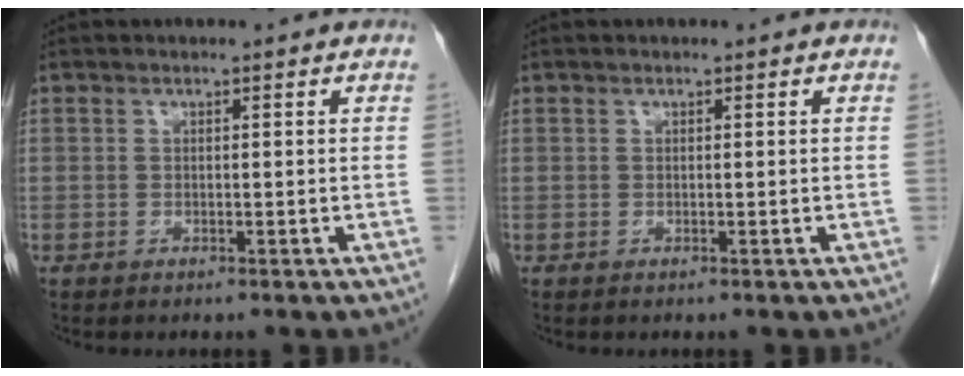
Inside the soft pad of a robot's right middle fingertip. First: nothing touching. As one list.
[{"total": 0.0}]